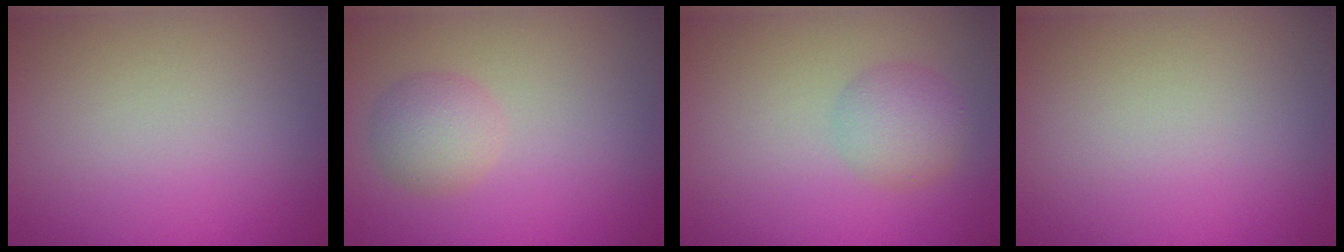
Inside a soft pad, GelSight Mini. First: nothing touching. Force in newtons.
{"total": 2.6, "press": 2.6, "slide": 0.1}
{"total": 2.8, "press": 2.8, "slide": 0.1}
{"total": 0.0}